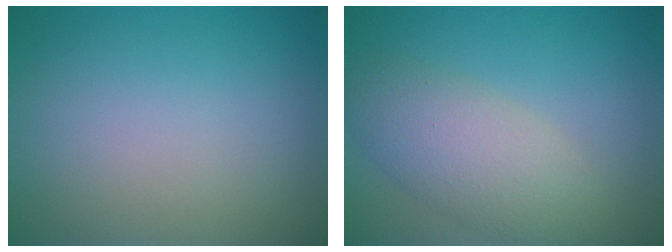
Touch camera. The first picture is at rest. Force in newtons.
{"total": 5.0, "press": 5.0, "slide": 0.3}